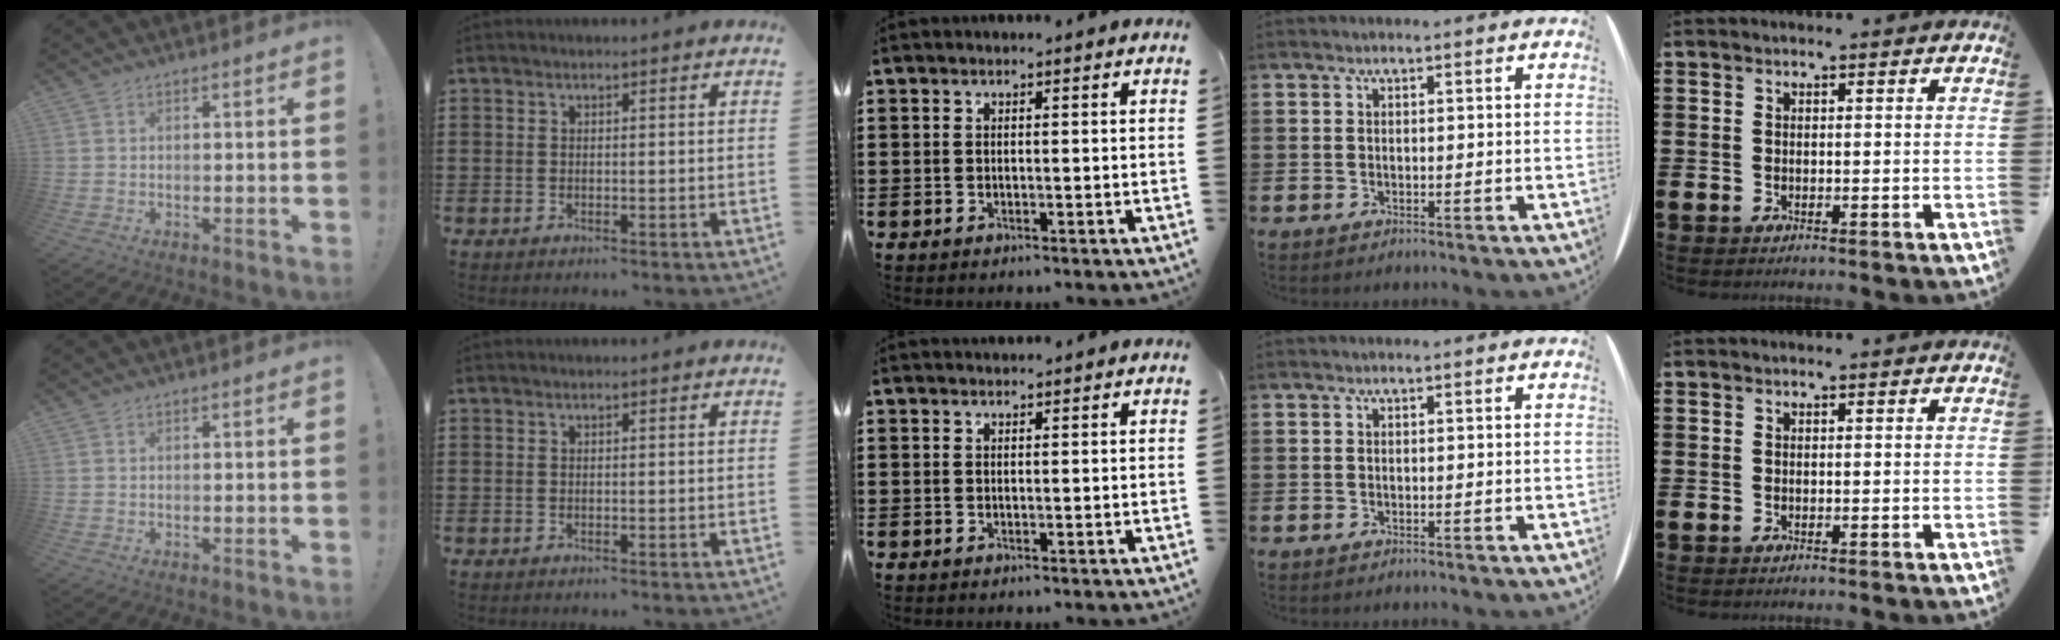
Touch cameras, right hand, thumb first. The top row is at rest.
{"middle": {"total": 0.8, "force": [0.8, 0.1, 0.0], "torque": [-0.002, 0.000, 0.015]}}